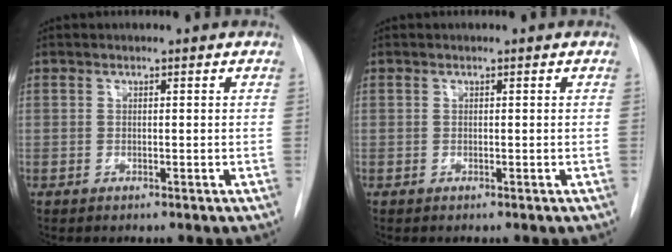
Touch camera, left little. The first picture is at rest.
{"total": 0.0}